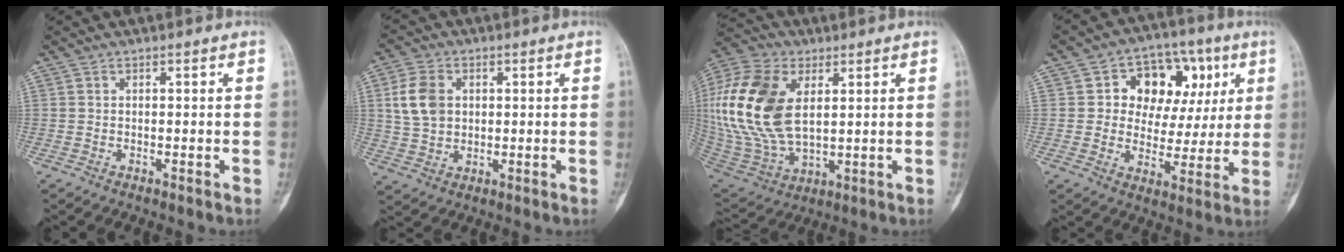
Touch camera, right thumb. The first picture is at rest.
{"total": 8.1, "force": [1.7, 6.0, 5.2], "torque": [-0.090, 0.000, 0.036]}
{"total": 23.4, "force": [4.8, 13.6, 18.4], "torque": [-0.401, -0.016, 0.092]}
{"total": 15.2, "force": [4.3, 11.2, 9.4], "torque": [-0.073, 0.015, 0.066]}